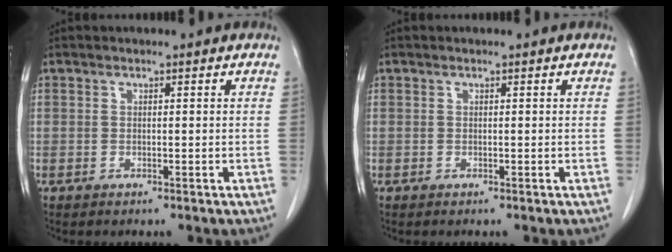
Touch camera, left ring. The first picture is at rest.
{"total": 0.0}